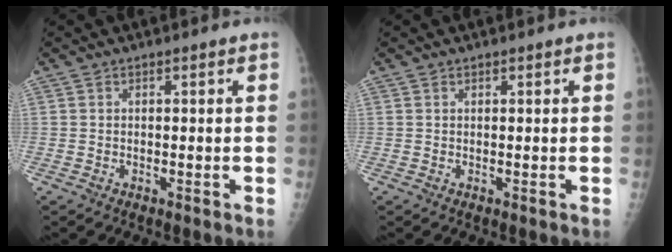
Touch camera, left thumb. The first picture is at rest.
{"total": 0.0}